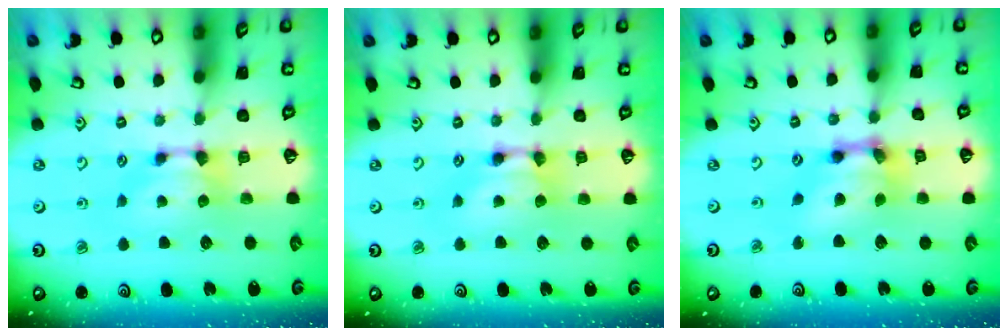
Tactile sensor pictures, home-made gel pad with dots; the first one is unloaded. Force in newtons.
{"total": 1.9, "press": 1.9, "slide": 0.2}
{"total": 6.7, "press": 6.0, "slide": 3.1}